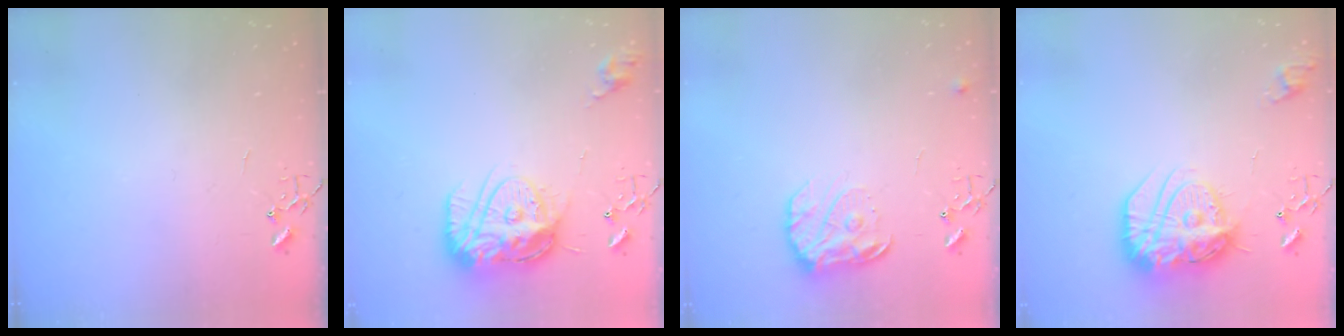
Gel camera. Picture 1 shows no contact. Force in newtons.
{"total": 15.2, "press": 15.1, "slide": 1.5}
{"total": 12.7, "press": 12.6, "slide": 0.7}
{"total": 18.9, "press": 18.8, "slide": 1.8}